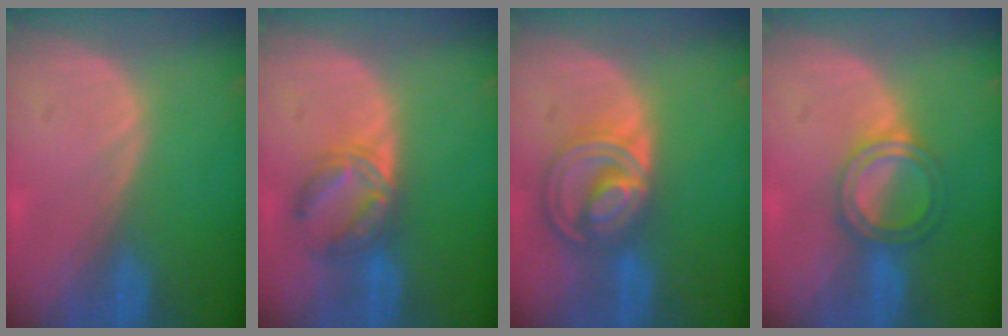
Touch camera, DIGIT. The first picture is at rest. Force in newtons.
{"total": 5.8, "press": 5.7, "slide": 0.9}
{"total": 8.6, "press": 7.3, "slide": 4.6}
{"total": 4.9, "press": 4.9, "slide": 0.3}